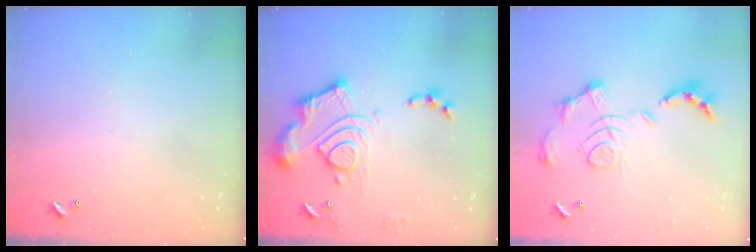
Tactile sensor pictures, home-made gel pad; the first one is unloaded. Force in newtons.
{"total": 16.2, "press": 16.1, "slide": 1.9}
{"total": 1.7, "press": 1.1, "slide": 1.3}